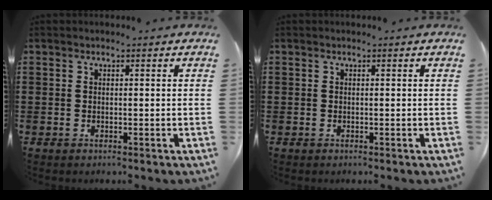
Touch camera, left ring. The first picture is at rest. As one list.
[{"total": 0.0}]